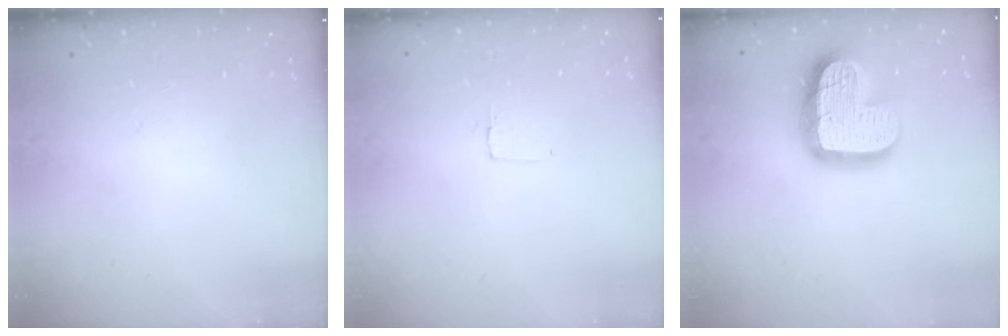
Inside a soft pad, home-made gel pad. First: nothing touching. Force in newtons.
{"total": 1.7, "press": 1.7, "slide": 0.1}
{"total": 17.7, "press": 17.7, "slide": 1.5}